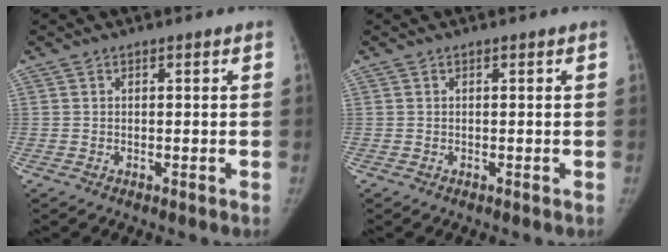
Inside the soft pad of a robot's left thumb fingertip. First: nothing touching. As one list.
[{"total": 0.0}]